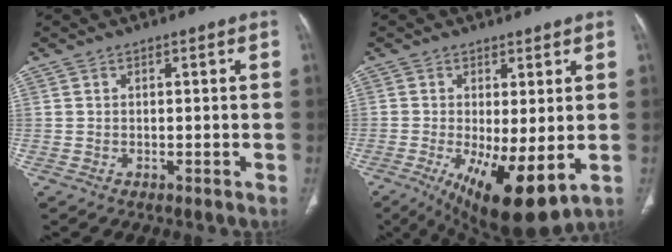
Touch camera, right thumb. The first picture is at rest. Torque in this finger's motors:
{"motor_torque": [1.58, 2.72, 0.15, -0.09, 0.10]}